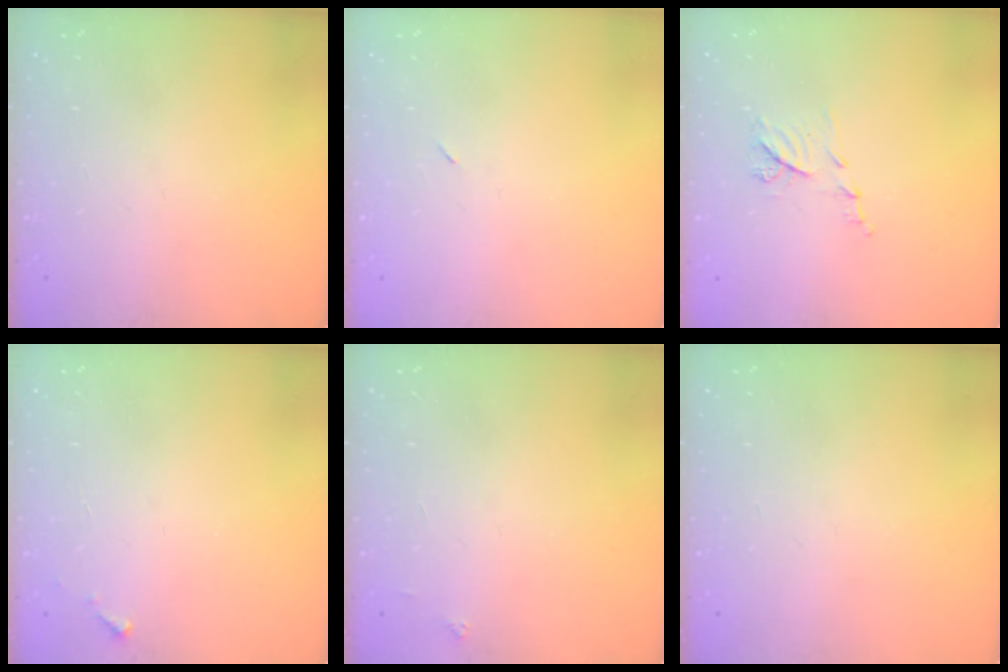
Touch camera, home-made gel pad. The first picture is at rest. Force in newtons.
{"total": 2.2, "press": 1.8, "slide": 1.2}
{"total": 7.3, "press": 7.2, "slide": 0.9}
{"total": 2.8, "press": 2.8, "slide": 0.1}
{"total": 3.8, "press": 3.8, "slide": 0.4}
{"total": 0.0}